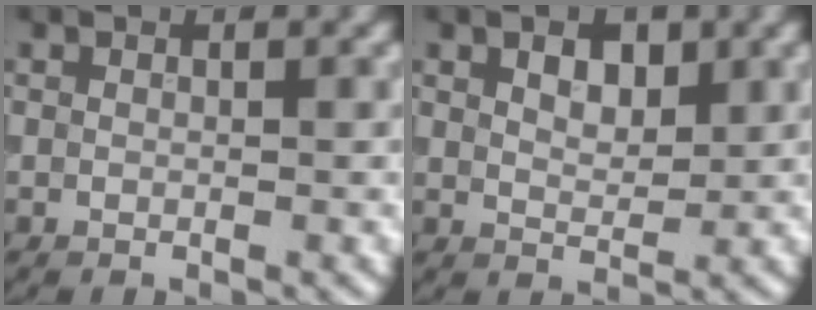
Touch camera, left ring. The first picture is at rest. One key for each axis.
{"total": 2.6, "fx": 1.3, "fy": 1.4, "fz": 1.7, "tx": -0.029, "ty": 0.003, "tz": 0.023}